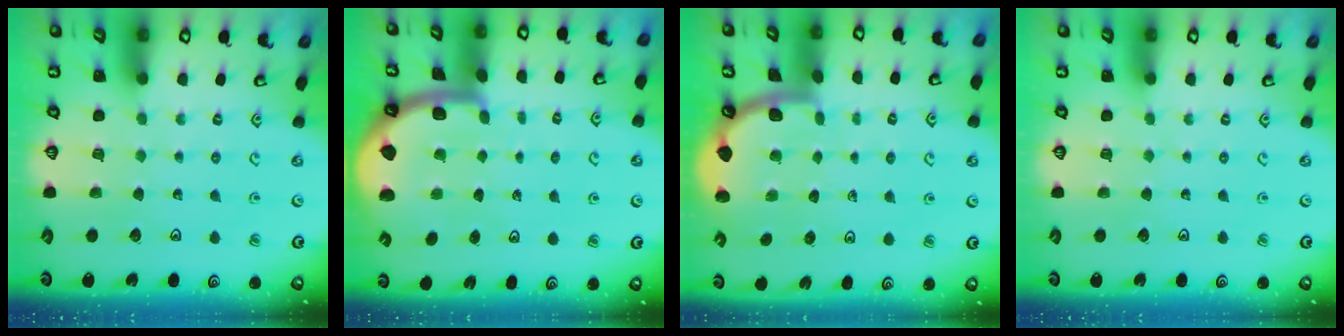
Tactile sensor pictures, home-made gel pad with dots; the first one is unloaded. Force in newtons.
{"total": 2.5, "press": 2.4, "slide": 0.5}
{"total": 1.8, "press": 1.7, "slide": 0.0}
{"total": 0.0}